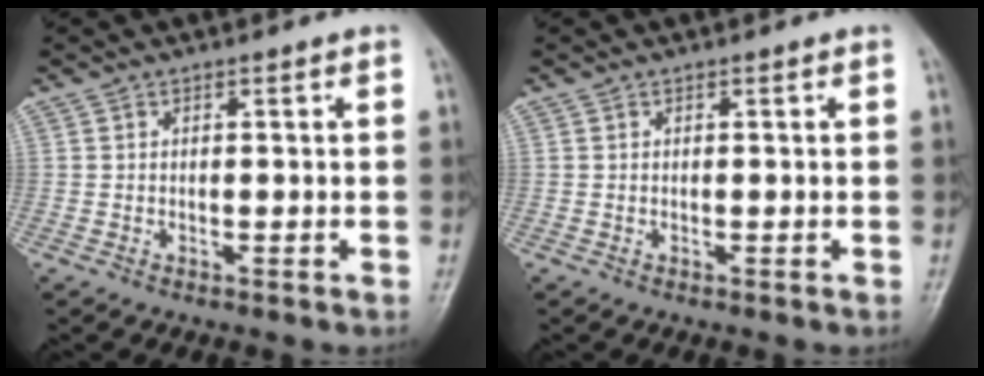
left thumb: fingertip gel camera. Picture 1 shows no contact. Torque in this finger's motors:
{"motor_torque": [0.02, 0.11, 0.15, 0.04, 0.00]}